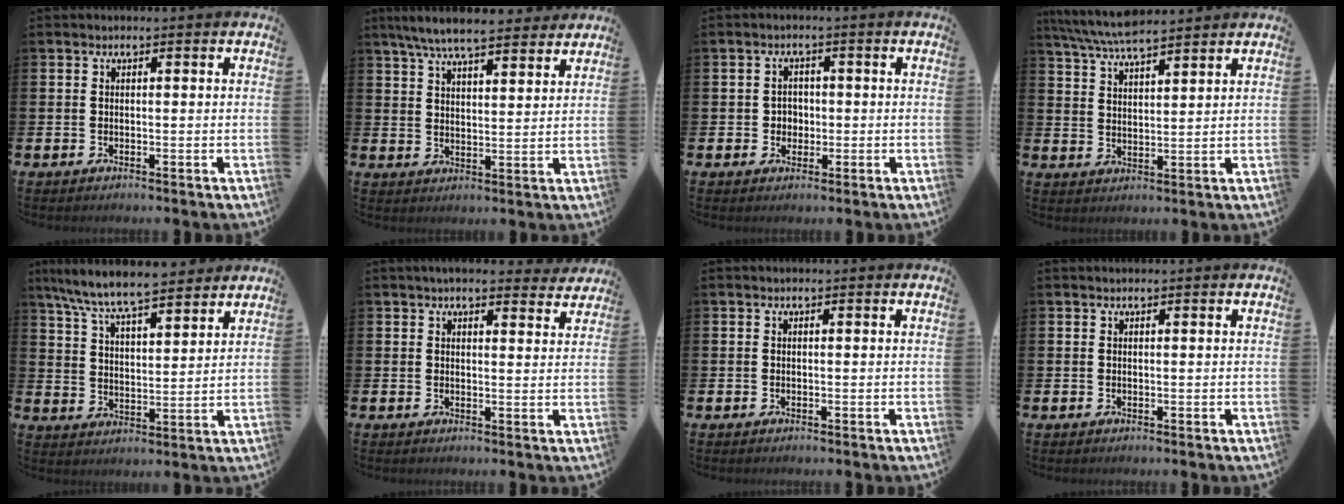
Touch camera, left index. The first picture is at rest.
{"total": 7.2, "force": [6.7, 1.1, 2.4], "torque": [-0.062, -0.028, 0.120]}
{"total": 2.1, "force": [0.0, 2.1, 0.5], "torque": [-0.006, 0.005, -0.007]}
{"total": 6.1, "force": [5.8, 0.4, 1.9], "torque": [-0.058, -0.024, 0.105]}
{"total": 8.2, "force": [7.7, 0.8, 2.7], "torque": [-0.082, -0.040, 0.139]}
{"total": 4.0, "force": [3.8, 0.9, 1.0], "torque": [-0.014, -0.017, 0.067]}
{"total": 0.0}
{"total": 0.0}